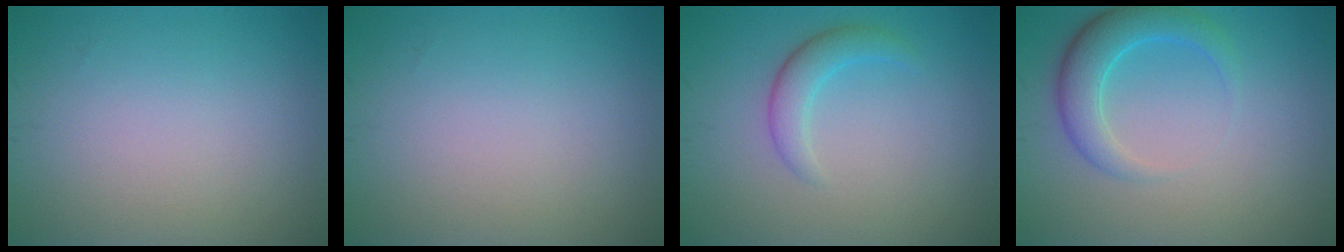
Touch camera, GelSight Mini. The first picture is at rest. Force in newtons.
{"total": 0.0}
{"total": 2.4, "press": 2.4, "slide": 0.1}
{"total": 4.0, "press": 4.0, "slide": 0.3}